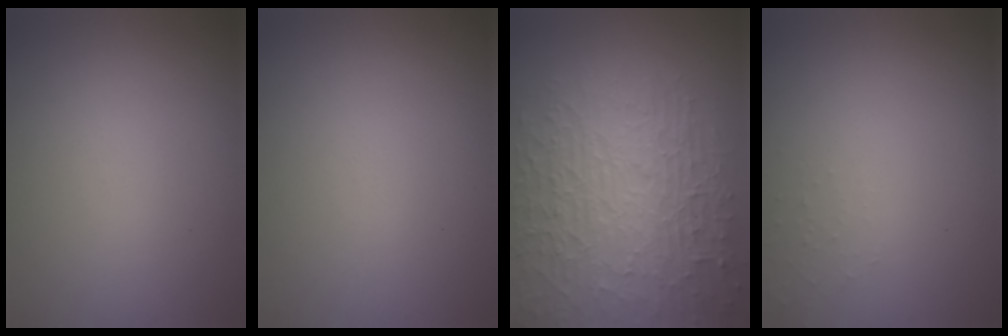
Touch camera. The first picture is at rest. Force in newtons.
{"total": 0.0}
{"total": 9.6, "press": 6.4, "slide": 7.1}
{"total": 0.7, "press": 0.7, "slide": 0.1}